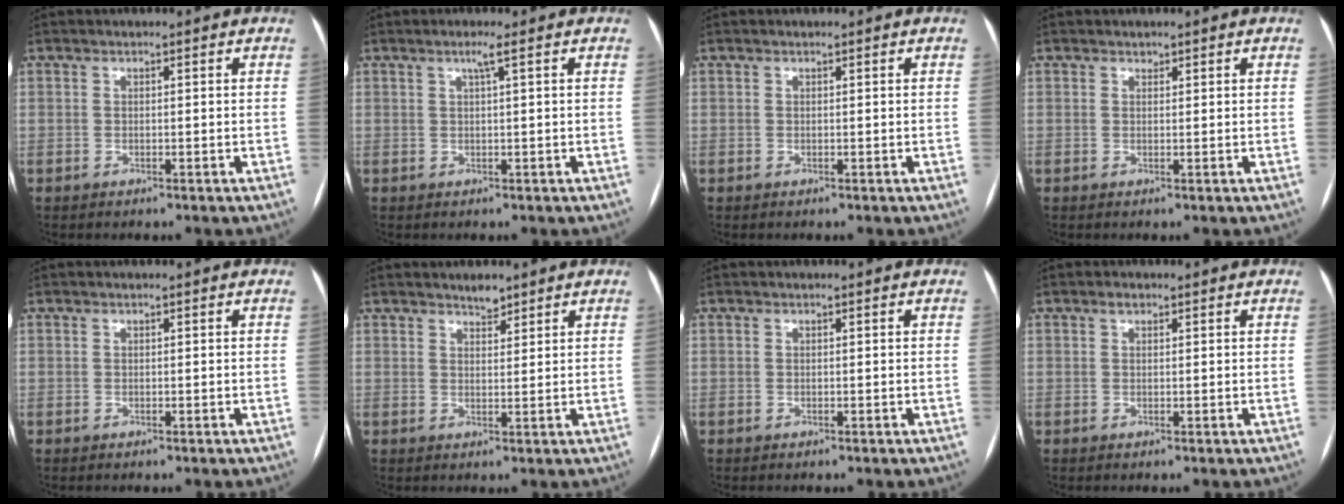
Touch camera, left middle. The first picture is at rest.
{"total": 1.5, "force": [0.7, -0.4, 1.2], "torque": [-0.025, 0.000, 0.014]}
{"total": 0.0}
{"total": 0.5, "force": [0.4, 0.3, 0.0], "torque": [-0.002, -0.002, 0.006]}
{"total": 0.0}
{"total": 2.1, "force": [1.9, 0.6, 0.7], "torque": [-0.012, -0.001, 0.032]}
{"total": 0.0}
{"total": 0.9, "force": [0.6, 0.5, 0.5], "torque": [-0.009, 0.005, 0.010]}